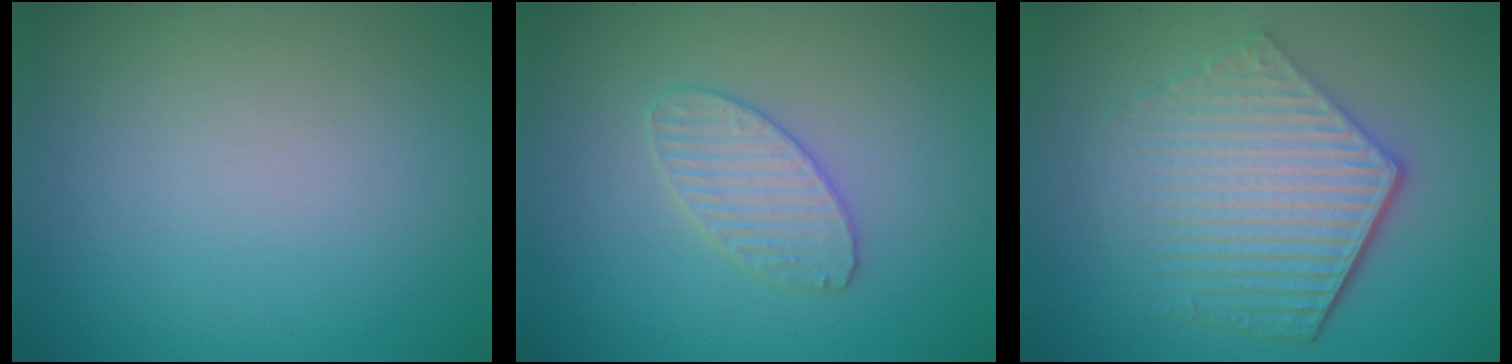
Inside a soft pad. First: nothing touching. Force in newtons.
{"total": 2.6, "press": 2.6, "slide": 0.2}
{"total": 6.0, "press": 4.5, "slide": 4.0}